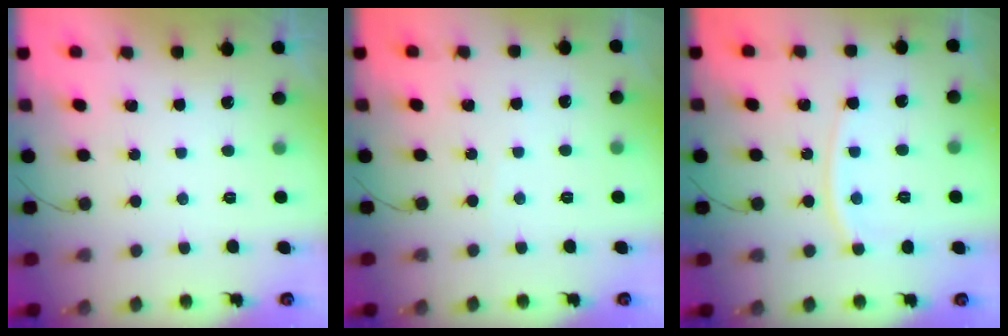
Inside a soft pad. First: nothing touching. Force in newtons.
{"total": 2.3, "press": 2.2, "slide": 0.3}
{"total": 8.6, "press": 8.5, "slide": 1.1}